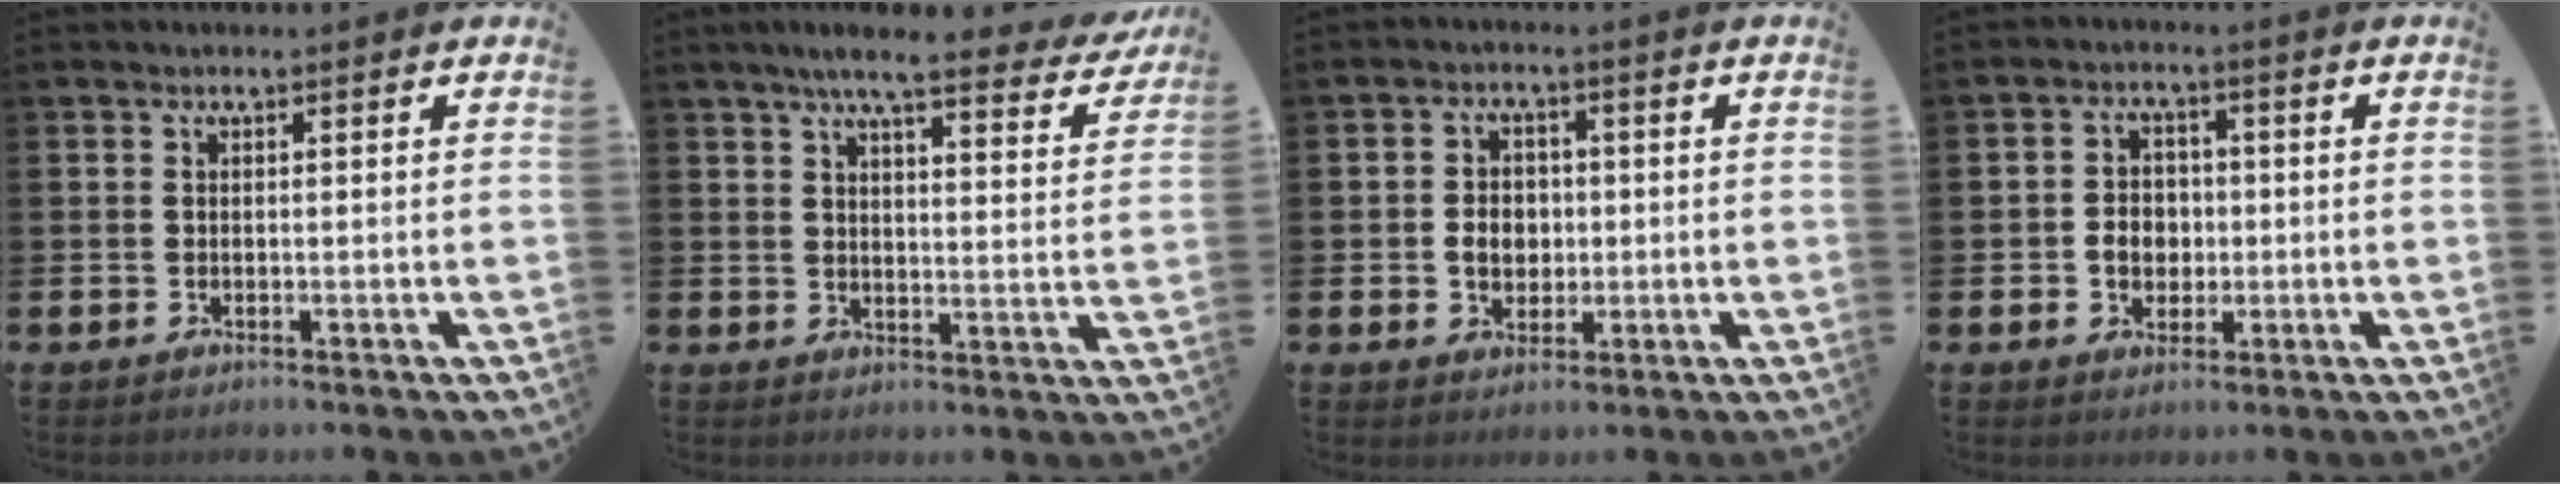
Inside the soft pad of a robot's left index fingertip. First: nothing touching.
{"total": 6.9, "force": [5.9, 1.0, 3.3], "torque": [-0.063, -0.033, 0.096]}
{"total": 3.8, "force": [-0.3, 3.2, 2.1], "torque": [-0.024, 0.003, -0.015]}
{"total": 3.8, "force": [-0.5, 3.2, 2.0], "torque": [-0.022, 0.001, -0.019]}